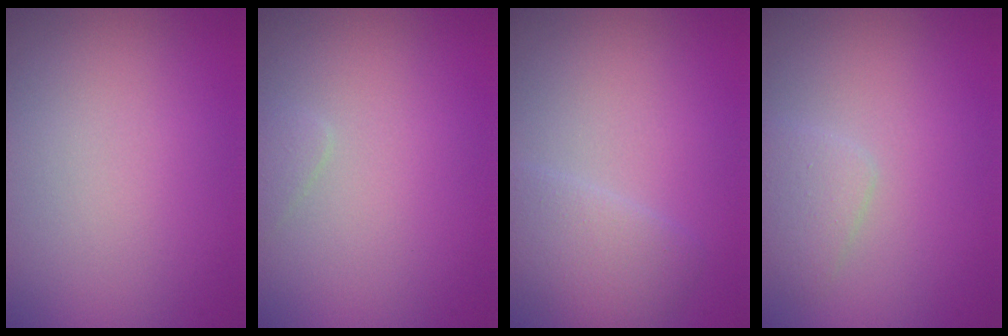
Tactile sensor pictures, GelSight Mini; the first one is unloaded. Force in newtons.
{"total": 0.6, "press": 0.6, "slide": 0.0}
{"total": 2.4, "press": 2.4, "slide": 0.1}
{"total": 1.6, "press": 1.6, "slide": 0.0}